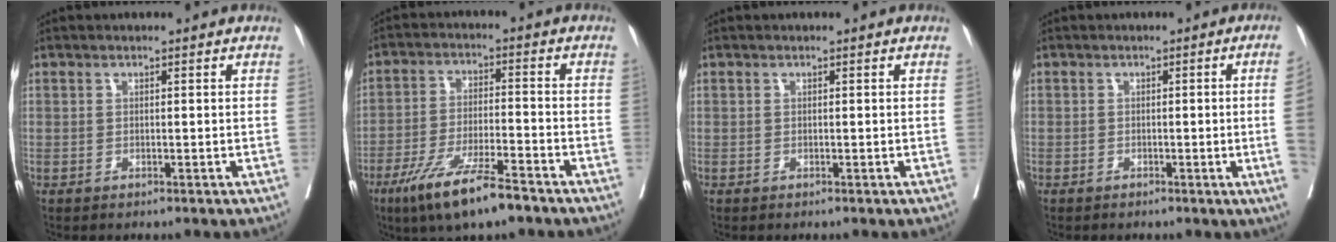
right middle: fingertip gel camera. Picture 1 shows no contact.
{"total": 11.4, "force": [-7.7, 1.5, 8.2], "torque": [-0.153, -0.024, -0.135]}
{"total": 0.0}
{"total": 4.4, "force": [-0.7, -1.7, 4.1], "torque": [-0.040, -0.007, -0.010]}